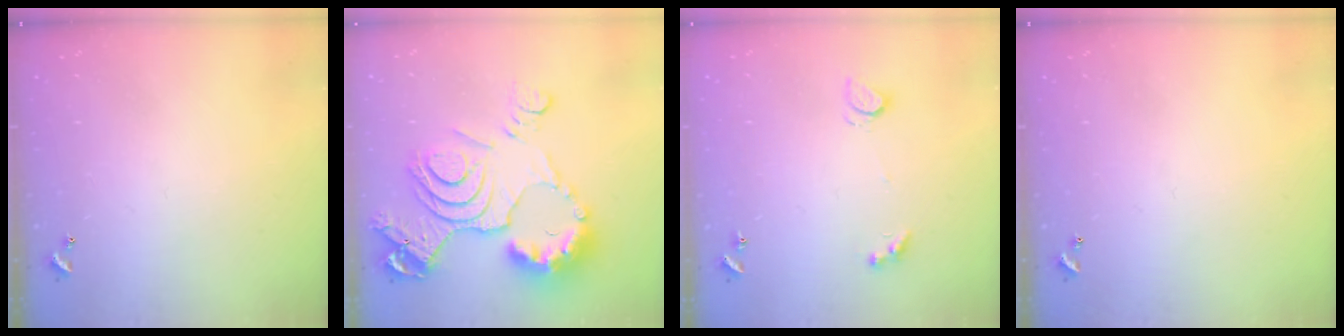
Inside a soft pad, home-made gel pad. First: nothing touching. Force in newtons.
{"total": 20.1, "press": 20.0, "slide": 2.4}
{"total": 1.4, "press": 1.2, "slide": 0.6}
{"total": 0.0}